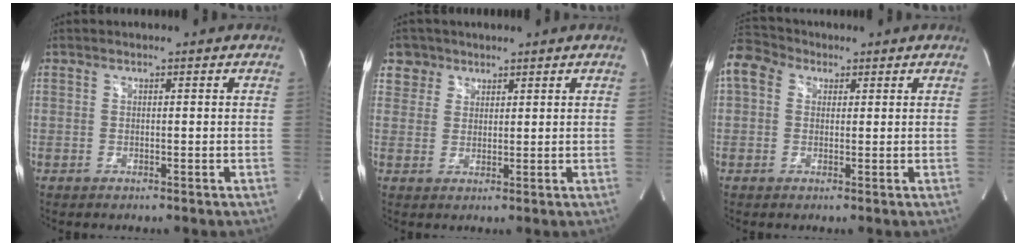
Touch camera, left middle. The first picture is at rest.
{"total": 3.8, "force": [2.4, 2.9, -0.4], "torque": [0.016, 0.006, 0.041]}
{"total": 9.1, "force": [3.8, 7.1, 4.3], "torque": [-0.107, 0.050, 0.071]}